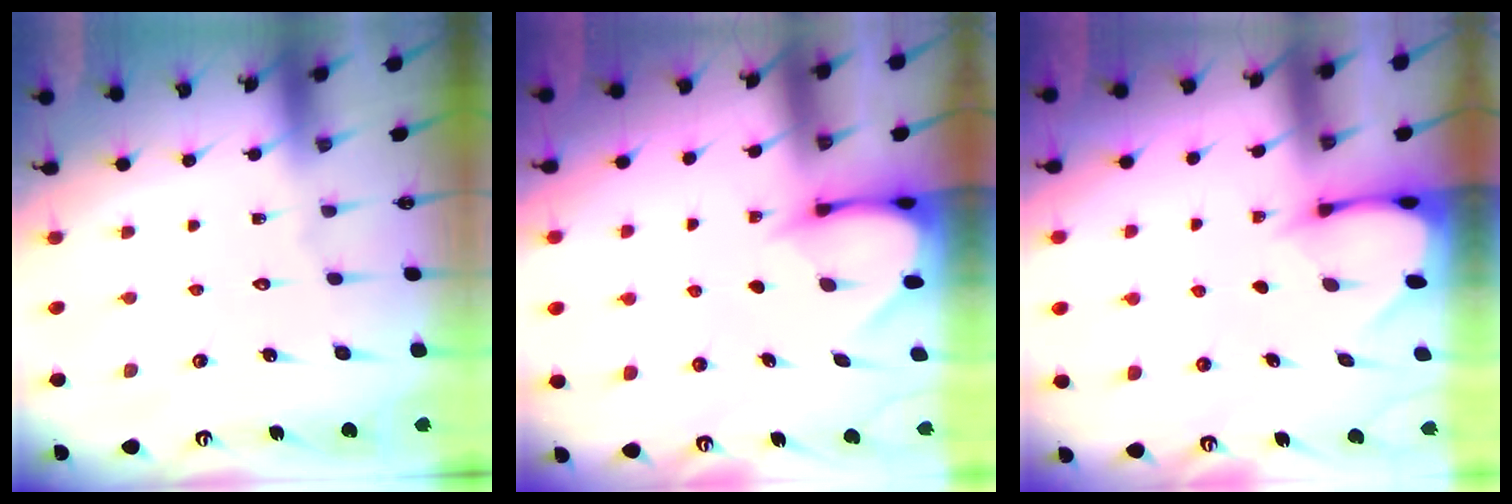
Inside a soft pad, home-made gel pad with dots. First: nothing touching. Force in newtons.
{"total": 3.4, "press": 3.4, "slide": 0.3}
{"total": 2.4, "press": 2.4, "slide": 0.3}